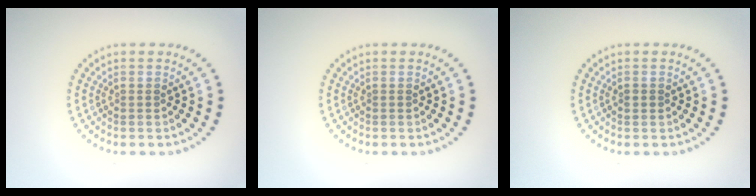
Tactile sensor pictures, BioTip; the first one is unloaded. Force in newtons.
{"total": 0.0}
{"total": 0.8, "press": 0.8, "slide": 0.2}